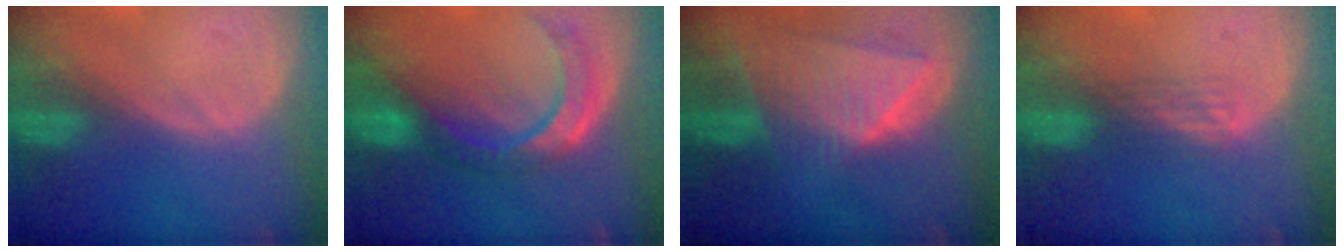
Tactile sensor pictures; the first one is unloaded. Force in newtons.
{"total": 8.0, "press": 7.2, "slide": 3.6}
{"total": 9.2, "press": 8.2, "slide": 4.2}
{"total": 2.2, "press": 1.8, "slide": 1.2}